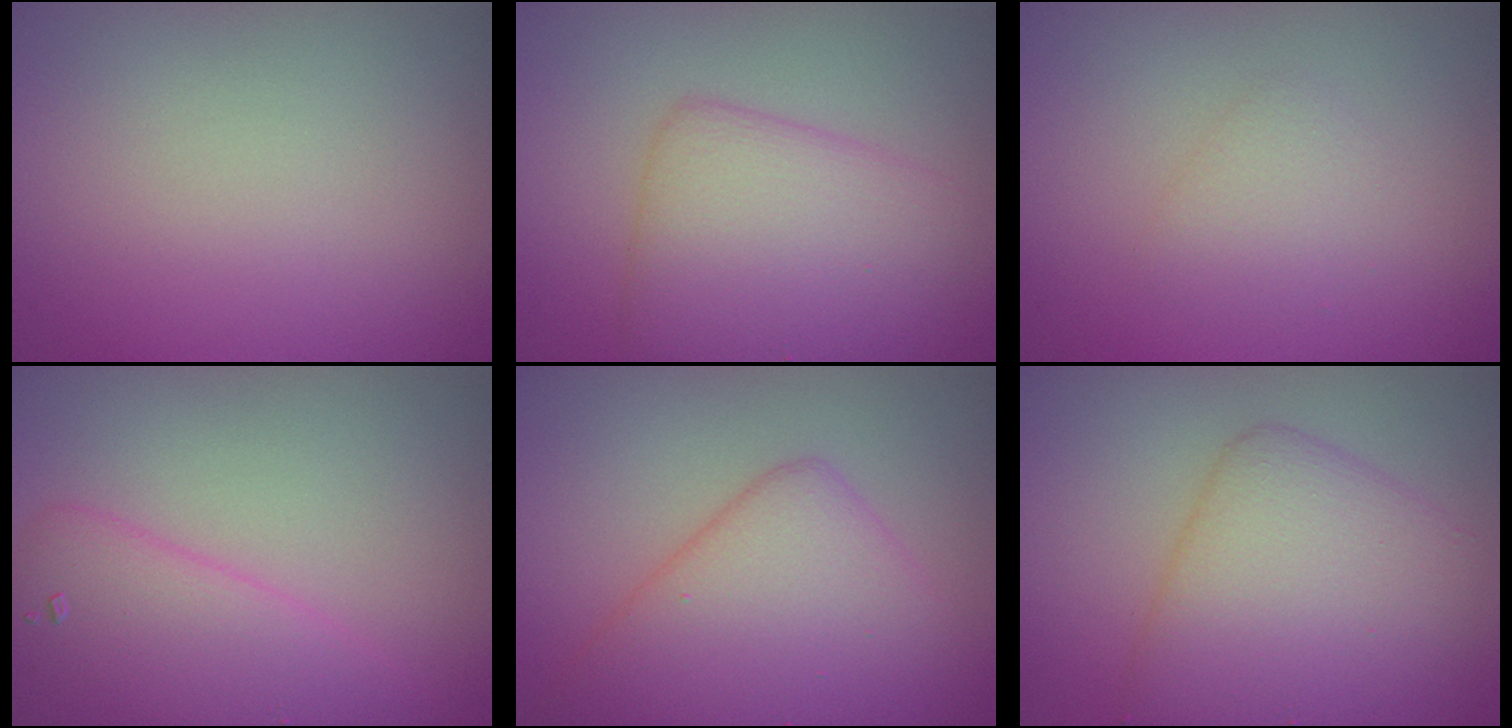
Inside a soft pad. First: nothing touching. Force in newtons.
{"total": 5.4, "press": 5.4, "slide": 0.2}
{"total": 1.6, "press": 1.6, "slide": 0.1}
{"total": 4.5, "press": 4.5, "slide": 0.2}
{"total": 6.8, "press": 6.8, "slide": 0.1}
{"total": 6.4, "press": 6.3, "slide": 0.2}